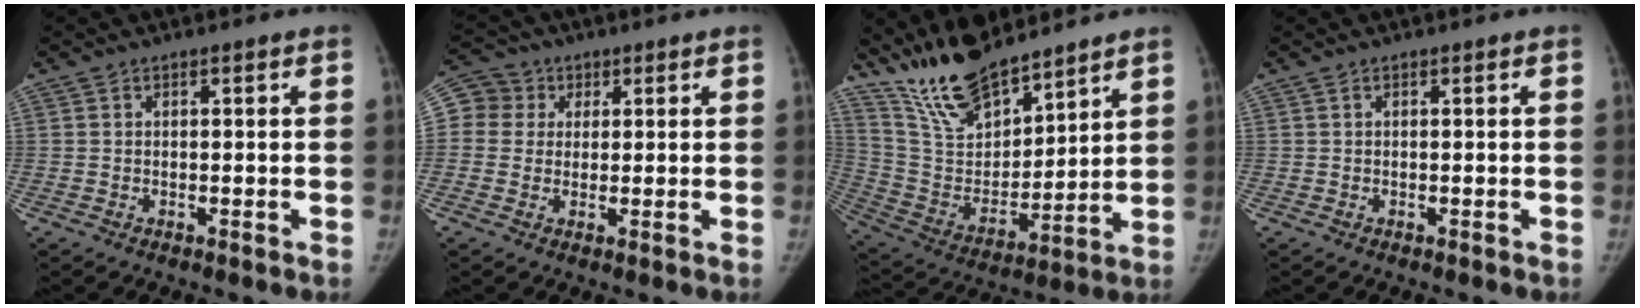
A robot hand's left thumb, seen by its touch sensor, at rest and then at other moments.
{"total": 8.5, "force": [2.2, 8.0, 1.6], "torque": [-0.021, 0.021, 0.038]}
{"total": 16.6, "force": [14.1, 5.5, 6.9], "torque": [-0.097, -0.074, 0.278]}
{"total": 0.0}